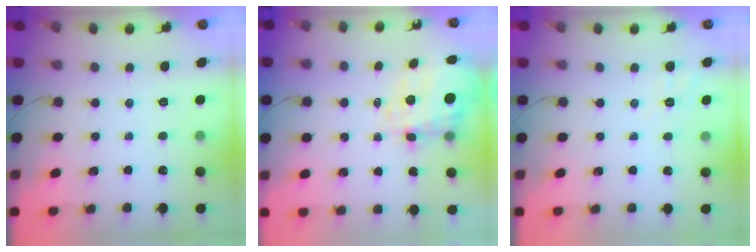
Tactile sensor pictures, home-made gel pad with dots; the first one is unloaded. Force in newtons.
{"total": 6.4, "press": 5.6, "slide": 3.1}
{"total": 2.3, "press": 1.4, "slide": 1.9}